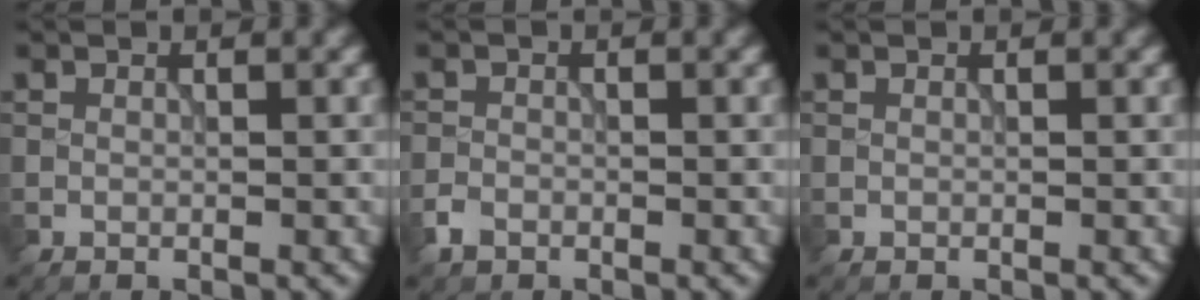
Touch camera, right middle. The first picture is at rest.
{"total": 1.3, "force": [-0.9, 0.9, 0.4], "torque": [-0.004, 0.001, -0.022]}
{"total": 0.0}